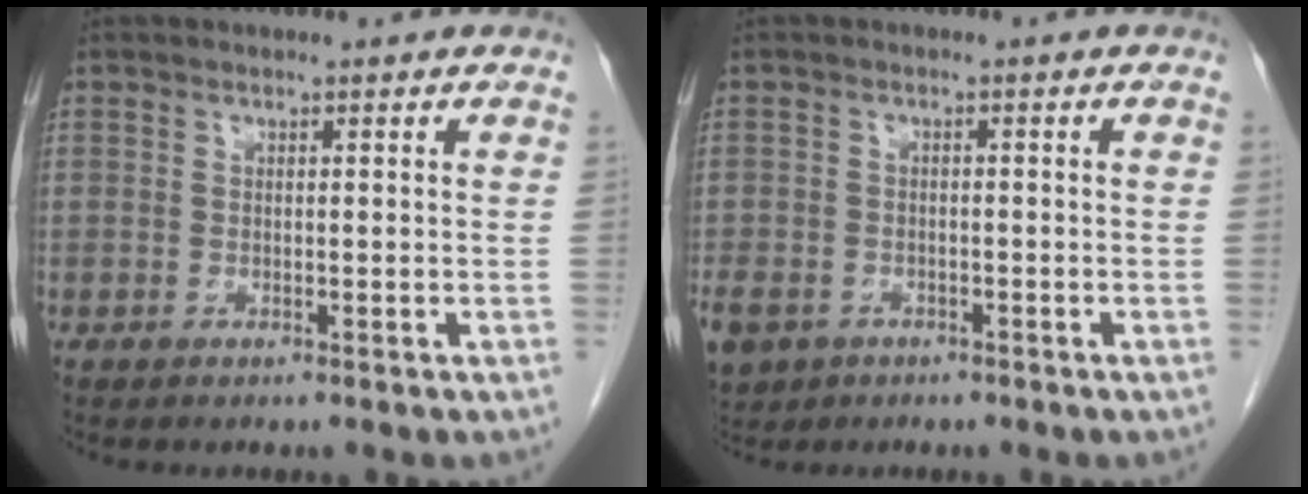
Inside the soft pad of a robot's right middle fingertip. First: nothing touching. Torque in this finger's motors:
{"motor_torque": [1.32, -0.82, 1.05, 0.21]}